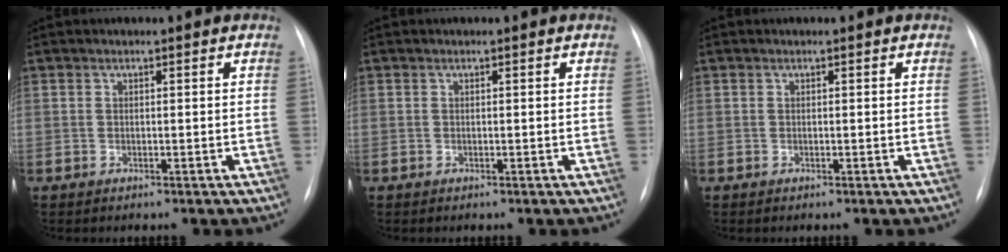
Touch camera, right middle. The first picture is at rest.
{"total": 0.0}
{"total": 0.0}